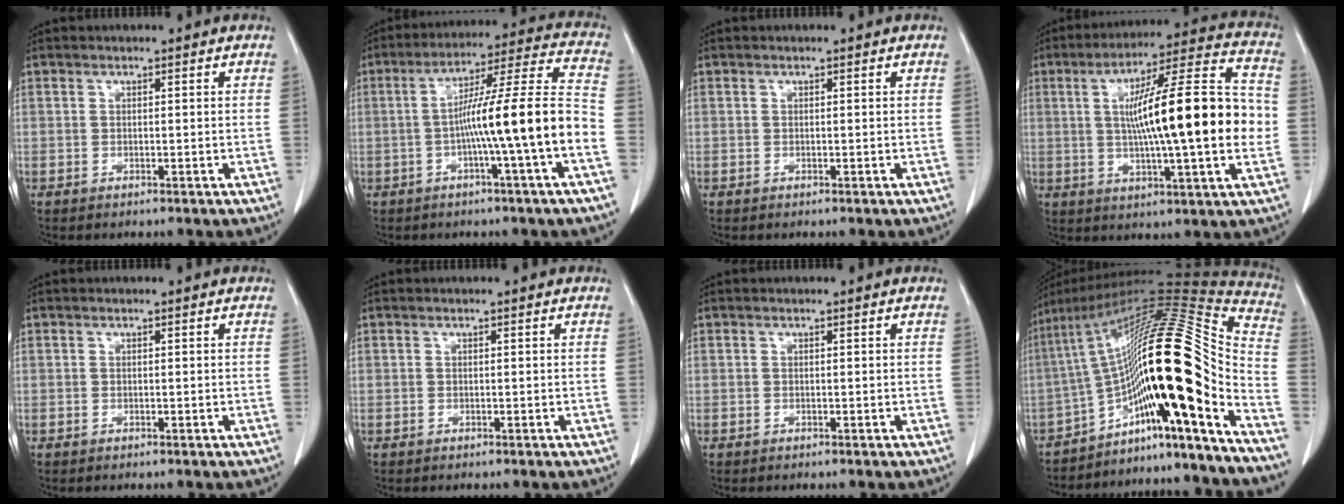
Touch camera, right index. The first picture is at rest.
{"total": 14.9, "force": [-3.4, -1.4, 14.5], "torque": [-0.230, 0.016, -0.062]}
{"total": 0.0}
{"total": 21.0, "force": [0.3, 1.4, 20.9], "torque": [-0.326, 0.017, -0.003]}
{"total": 0.0}
{"total": 0.0}
{"total": 0.0}
{"total": 25.8, "force": [-11.4, 2.2, 23.0], "torque": [-0.340, 0.041, -0.181]}